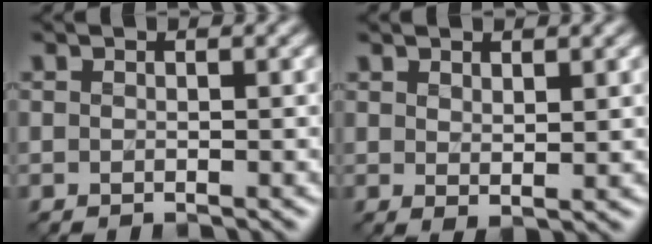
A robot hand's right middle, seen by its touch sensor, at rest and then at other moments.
{"total": 1.5, "force": [1.0, 0.3, 1.0], "torque": [-0.020, -0.004, 0.023]}